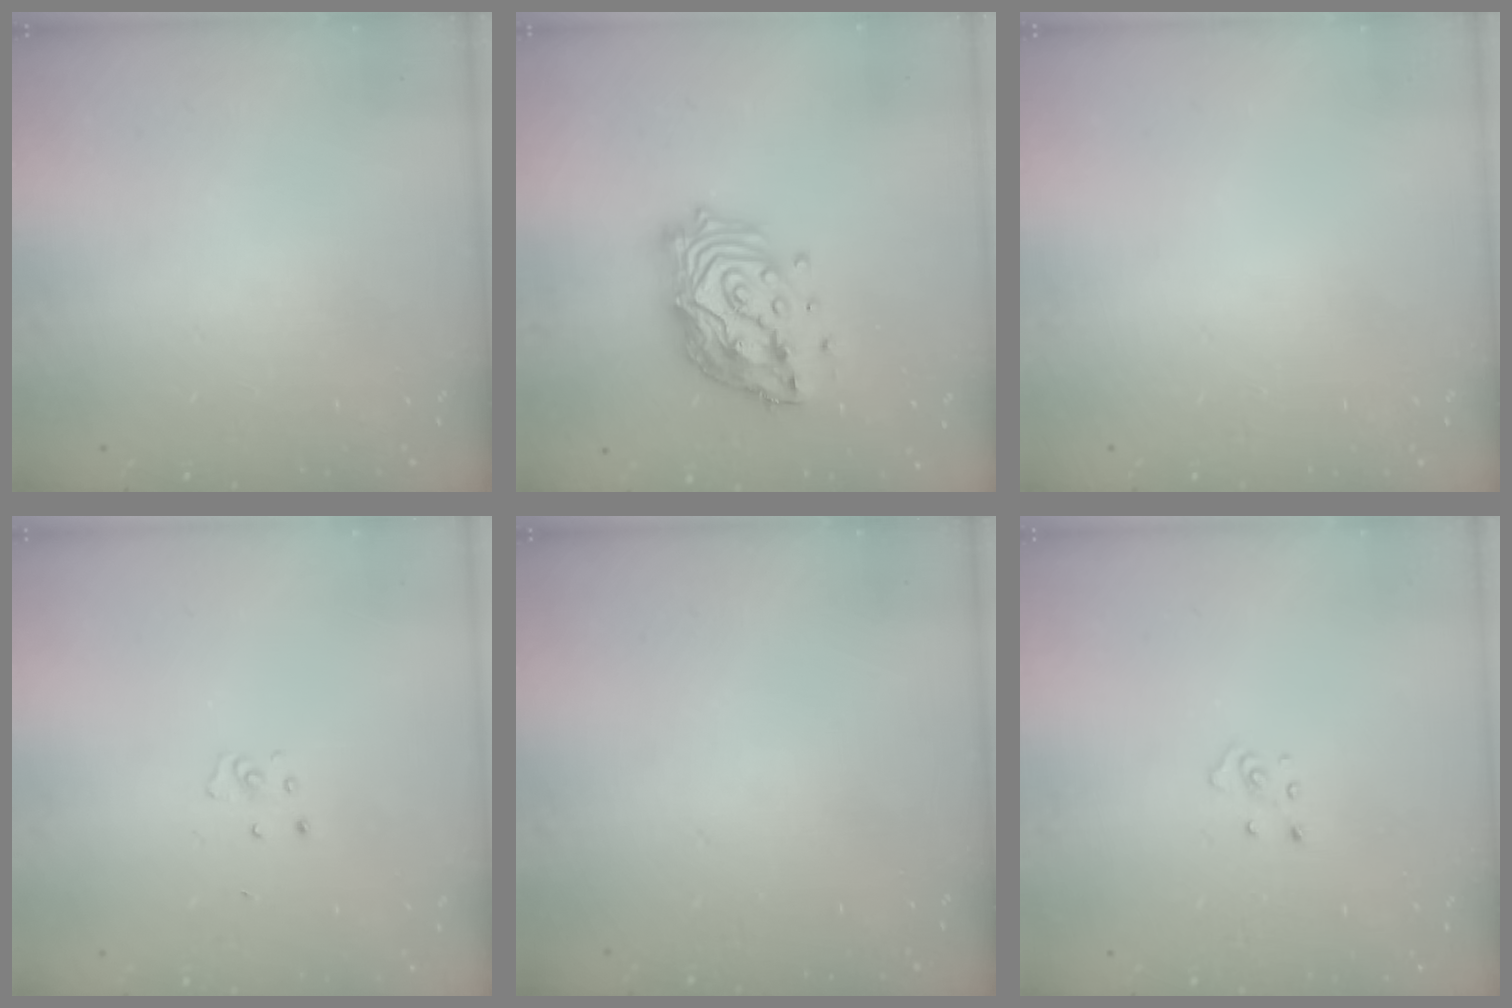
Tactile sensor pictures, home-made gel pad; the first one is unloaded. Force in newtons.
{"total": 17.4, "press": 17.1, "slide": 3.2}
{"total": 0.0}
{"total": 2.6, "press": 2.6, "slide": 0.2}
{"total": 0.0}
{"total": 2.9, "press": 2.9, "slide": 0.2}